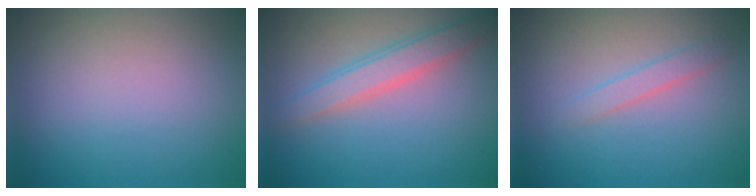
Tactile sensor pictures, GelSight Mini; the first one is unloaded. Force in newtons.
{"total": 2.9, "press": 2.9, "slide": 0.1}
{"total": 1.3, "press": 1.3, "slide": 0.1}